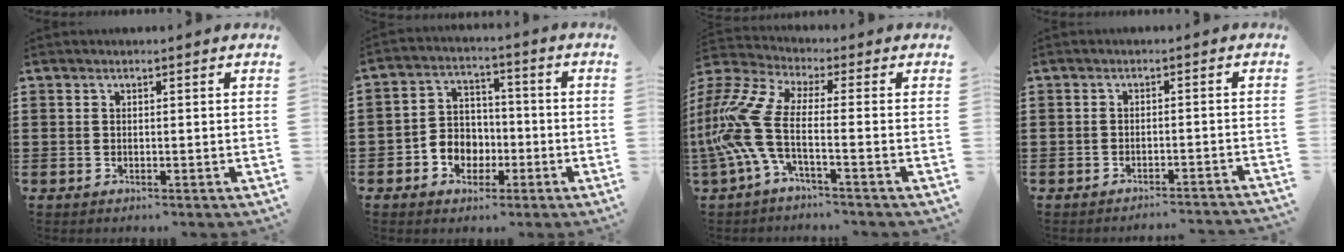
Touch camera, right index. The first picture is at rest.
{"total": 5.0, "force": [-2.1, 4.4, 1.2], "torque": [-0.034, 0.015, -0.041]}
{"total": 9.5, "force": [-2.1, 3.5, 8.6], "torque": [-0.244, -0.037, -0.054]}
{"total": 2.2, "force": [-2.1, -0.2, 0.0], "torque": [-0.003, 0.002, -0.046]}